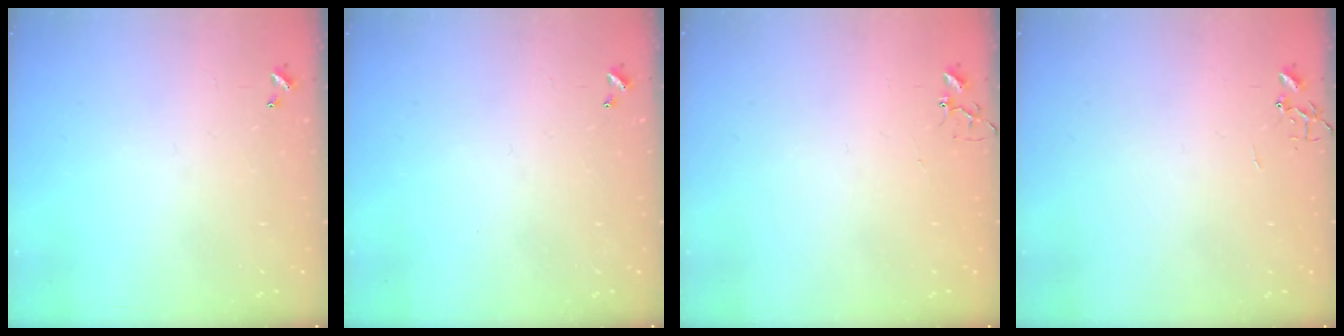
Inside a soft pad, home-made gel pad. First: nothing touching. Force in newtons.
{"total": 0.0}
{"total": 2.9, "press": 2.9, "slide": 0.2}
{"total": 0.0}